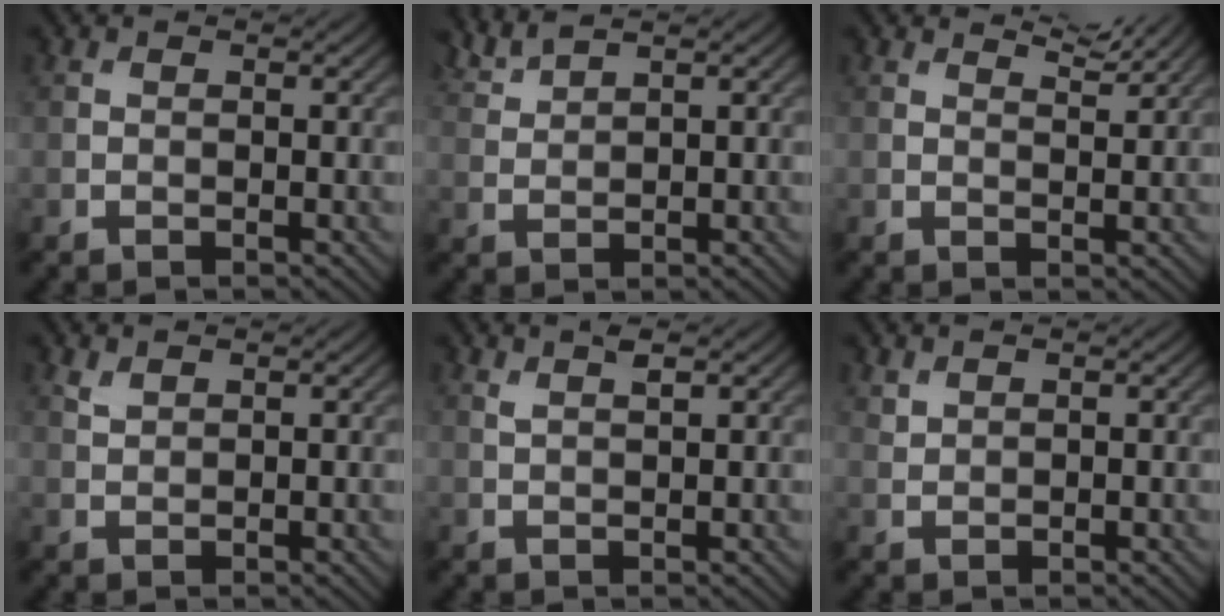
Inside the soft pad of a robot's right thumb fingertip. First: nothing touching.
{"total": 2.7, "force": [2.4, 0.3, 1.2], "torque": [-0.028, 0.008, 0.058]}
{"total": 2.4, "force": [2.1, 0.3, 1.0], "torque": [-0.019, -0.003, 0.037]}
{"total": 1.2, "force": [1.0, 0.4, 0.5], "torque": [-0.019, -0.001, 0.025]}
{"total": 1.7, "force": [1.2, 0.3, 1.2], "torque": [-0.028, 0.001, 0.023]}
{"total": 1.1, "force": [1.0, 0.3, 0.3], "torque": [-0.013, -0.001, 0.026]}